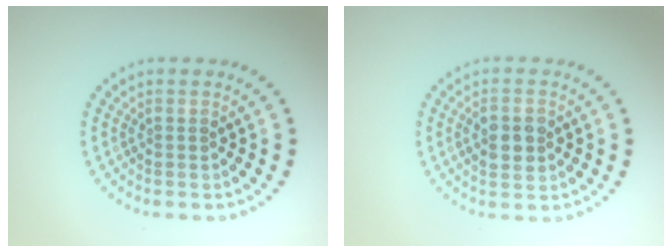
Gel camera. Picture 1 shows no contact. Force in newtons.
{"total": 2.9, "press": 2.9, "slide": 0.2}